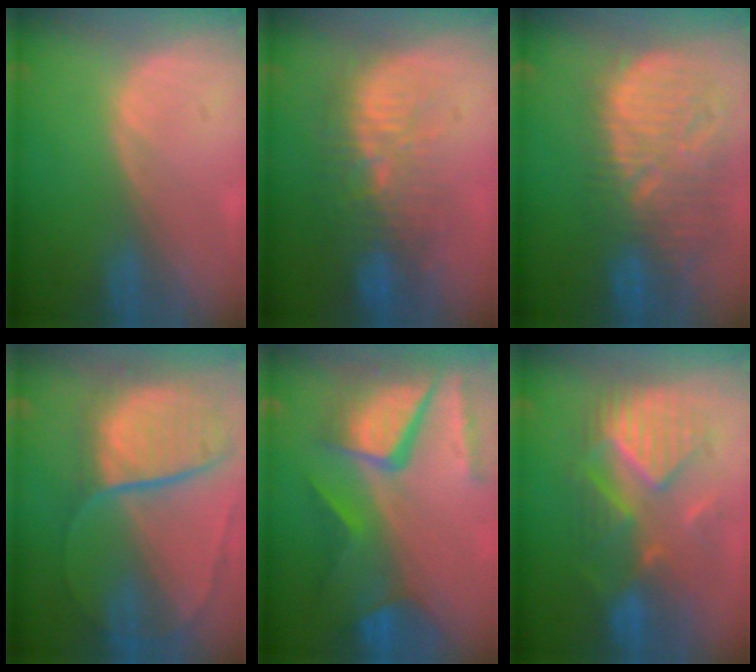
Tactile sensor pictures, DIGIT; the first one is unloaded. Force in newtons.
{"total": 10.1, "press": 9.3, "slide": 4.0}
{"total": 13.1, "press": 11.3, "slide": 6.6}
{"total": 10.9, "press": 9.0, "slide": 6.1}
{"total": 11.6, "press": 9.7, "slide": 6.5}
{"total": 9.6, "press": 9.3, "slide": 2.2}